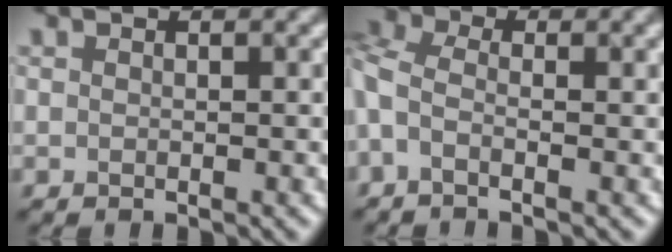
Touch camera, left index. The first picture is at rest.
{"total": 5.8, "force": [-0.9, 3.3, 4.6], "torque": [-0.124, 0.020, -0.024]}